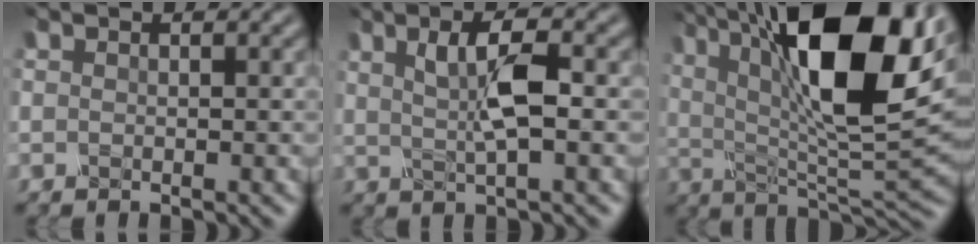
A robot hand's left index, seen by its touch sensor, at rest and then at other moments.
{"total": 4.2, "force": [0.2, 1.1, 4.0], "torque": [-0.072, 0.002, 0.003]}
{"total": 16.4, "force": [5.9, 6.1, 14.0], "torque": [-0.237, 0.016, 0.093]}